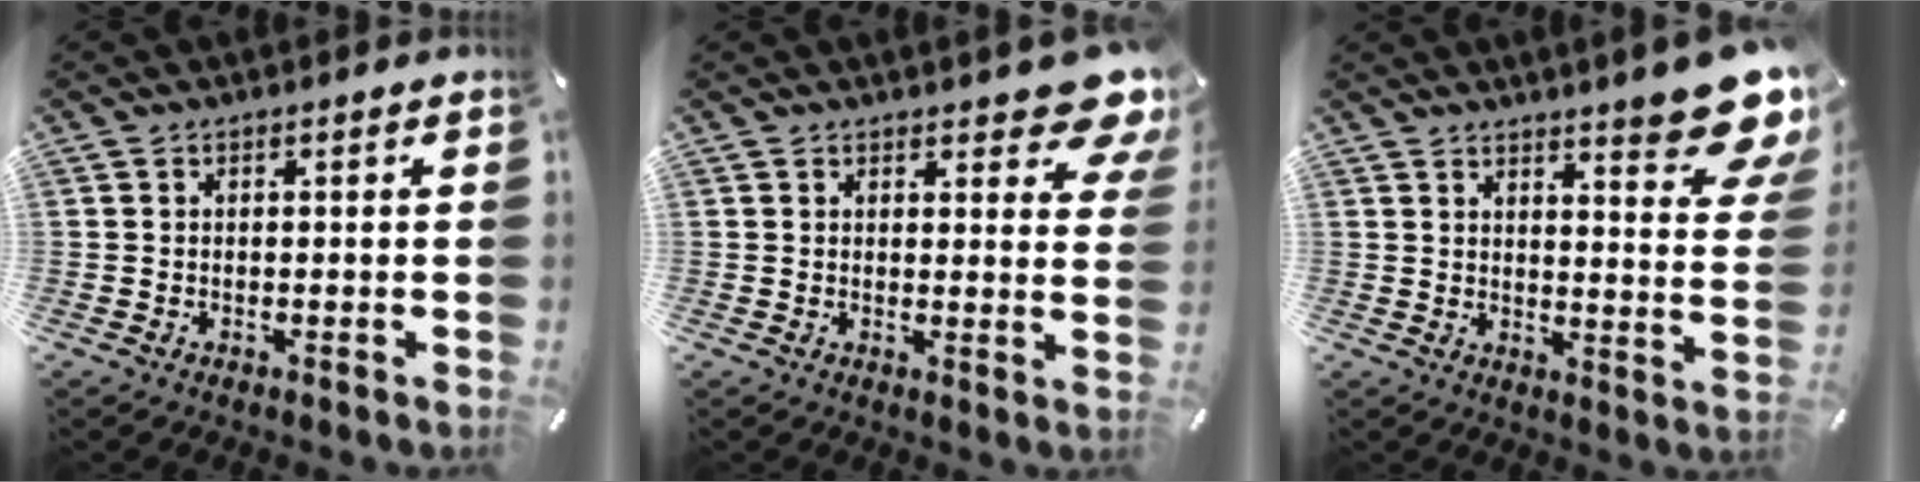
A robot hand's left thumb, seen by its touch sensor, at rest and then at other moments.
{"total": 8.3, "force": [5.9, 3.3, 4.7], "torque": [-0.044, -0.049, 0.102]}
{"total": 13.0, "force": [9.6, 2.8, 8.2], "torque": [-0.103, -0.085, 0.163]}